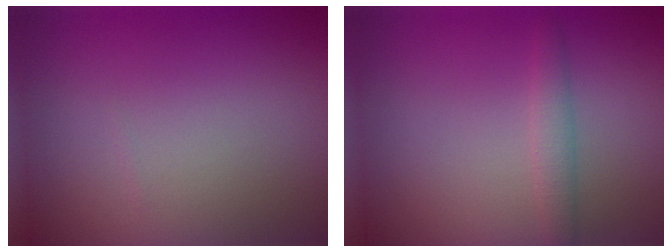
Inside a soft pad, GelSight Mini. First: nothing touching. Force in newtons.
{"total": 1.6, "press": 1.6, "slide": 0.0}